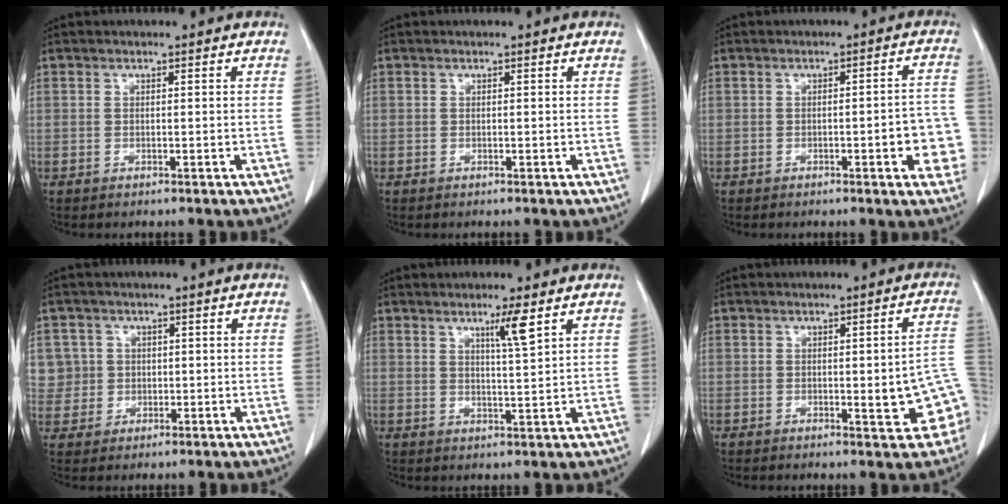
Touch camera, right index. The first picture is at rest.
{"total": 0.0}
{"total": 6.7, "force": [-2.2, 1.4, 6.1], "torque": [-0.056, 0.009, -0.027]}
{"total": 5.8, "force": [1.2, 5.7, -0.3], "torque": [0.016, 0.021, 0.031]}
{"total": 4.3, "force": [2.5, -0.4, 3.4], "torque": [-0.063, -0.006, 0.046]}
{"total": 8.1, "force": [-1.9, 1.7, 7.7], "torque": [-0.080, 0.014, -0.021]}